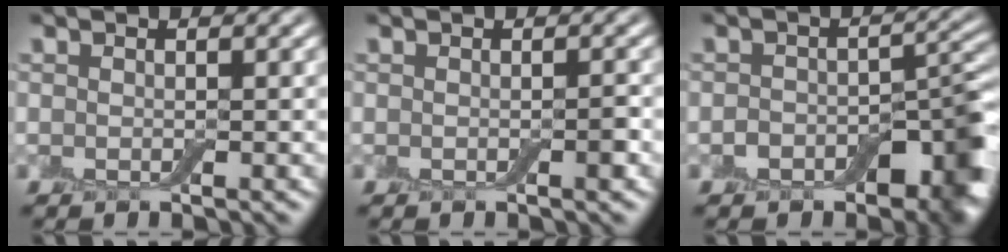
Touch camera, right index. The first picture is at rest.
{"total": 0.6, "force": [-0.3, 0.2, 0.5], "torque": [-0.007, 0.001, -0.004]}
{"total": 6.2, "force": [-3.3, 3.7, 3.8], "torque": [-0.032, -0.004, -0.051]}